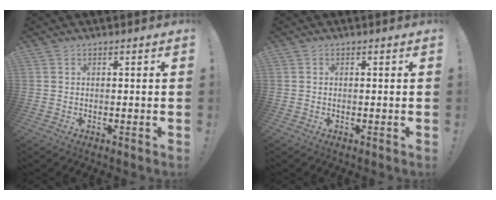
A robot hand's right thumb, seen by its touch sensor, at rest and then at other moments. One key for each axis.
{"total": 0.0}